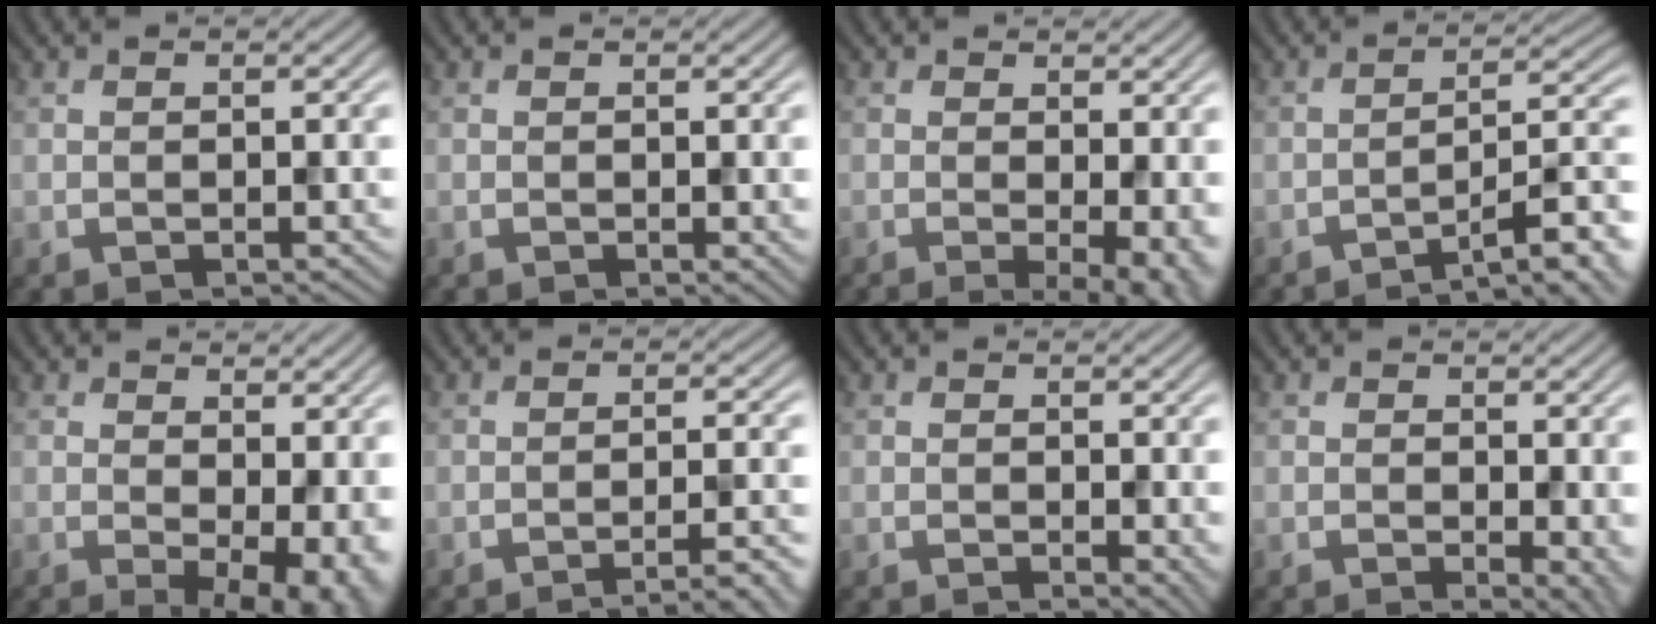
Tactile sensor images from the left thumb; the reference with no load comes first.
{"total": 0.5, "force": [0.0, 0.3, 0.4], "torque": [-0.003, -0.004, 0.000]}
{"total": 5.6, "force": [-0.7, 1.6, 5.4], "torque": [-0.081, -0.010, -0.008]}
{"total": 8.9, "force": [-6.3, 1.7, 6.0], "torque": [-0.083, 0.018, -0.100]}
{"total": 8.5, "force": [0.1, 4.0, 7.5], "torque": [-0.104, -0.016, 0.012]}
{"total": 5.6, "force": [-3.7, 0.9, 4.1], "torque": [-0.054, 0.012, -0.062]}
{"total": 1.9, "force": [0.0, 1.0, 1.6], "torque": [-0.018, -0.007, 0.001]}
{"total": 3.6, "force": [-0.3, 1.4, 3.3], "torque": [-0.040, -0.008, -0.002]}